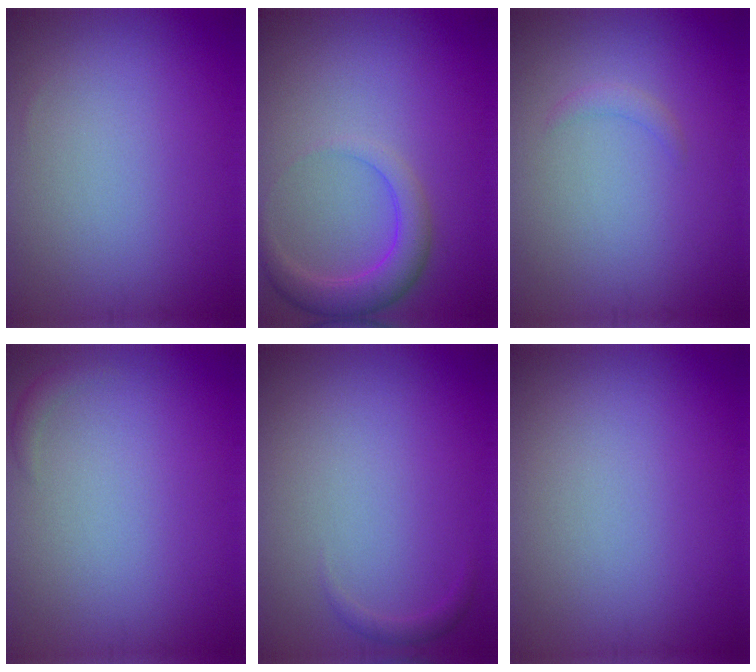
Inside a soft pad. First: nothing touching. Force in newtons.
{"total": 3.4, "press": 3.4, "slide": 0.3}
{"total": 0.8, "press": 0.8, "slide": 0.1}
{"total": 0.9, "press": 0.9, "slide": 0.1}
{"total": 0.8, "press": 0.8, "slide": 0.1}
{"total": 0.0}